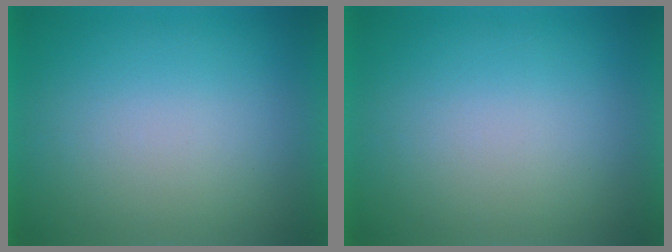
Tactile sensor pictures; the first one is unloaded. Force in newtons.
{"total": 0.0}